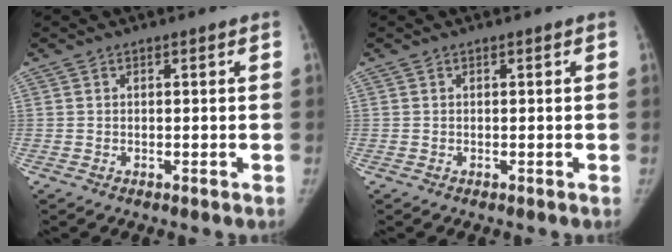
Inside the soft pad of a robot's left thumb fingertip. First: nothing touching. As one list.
[{"total": 0.0}]